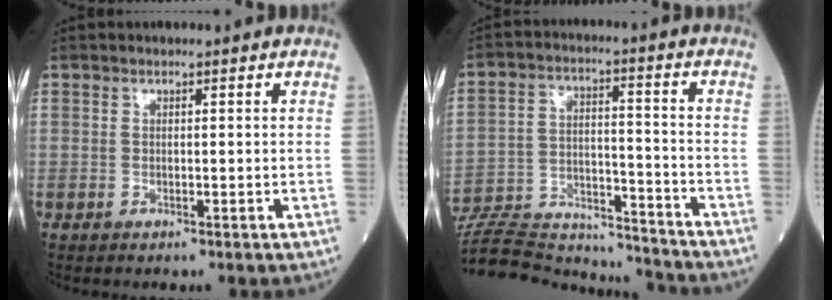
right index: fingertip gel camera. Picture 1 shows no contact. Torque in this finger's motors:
{"motor_torque": [-1.47, -0.66, -1.05, -0.21]}